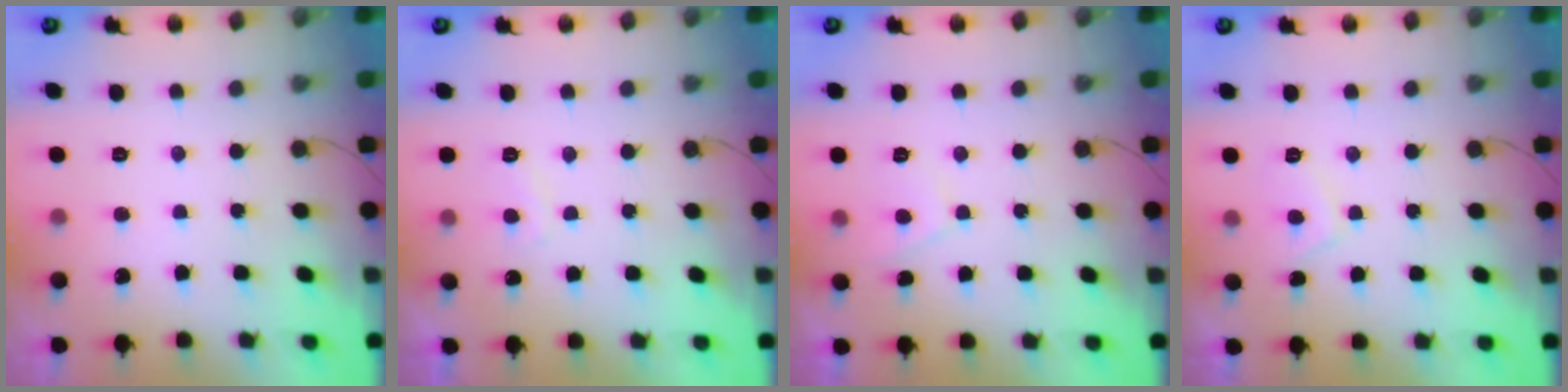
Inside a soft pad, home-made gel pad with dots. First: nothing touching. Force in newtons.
{"total": 2.1, "press": 2.0, "slide": 0.7}
{"total": 2.4, "press": 2.3, "slide": 0.5}
{"total": 2.8, "press": 2.8, "slide": 0.7}